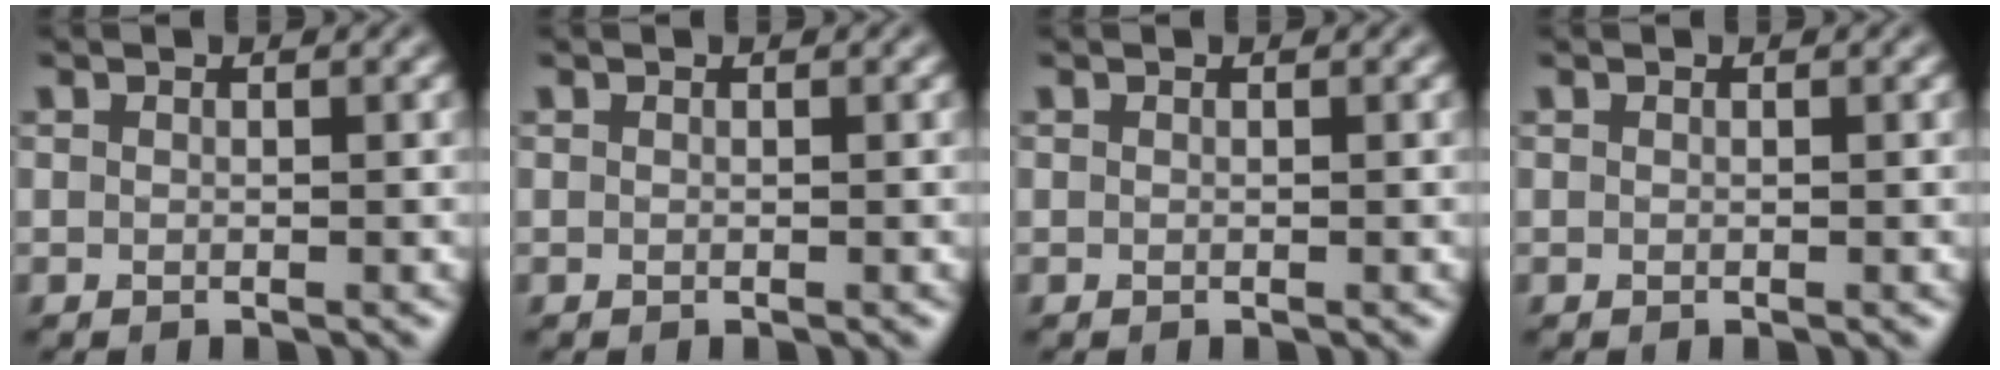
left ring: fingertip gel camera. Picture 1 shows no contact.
{"total": 0.0}
{"total": 0.0}
{"total": 0.0}